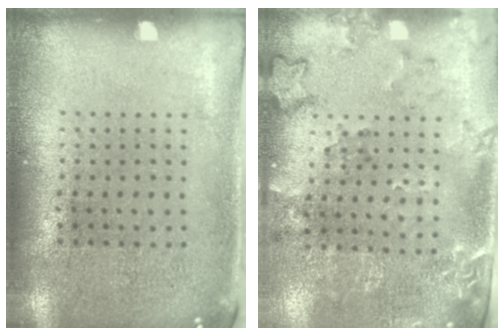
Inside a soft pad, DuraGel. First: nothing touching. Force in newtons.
{"total": 1.9, "press": 1.5, "slide": 1.1}